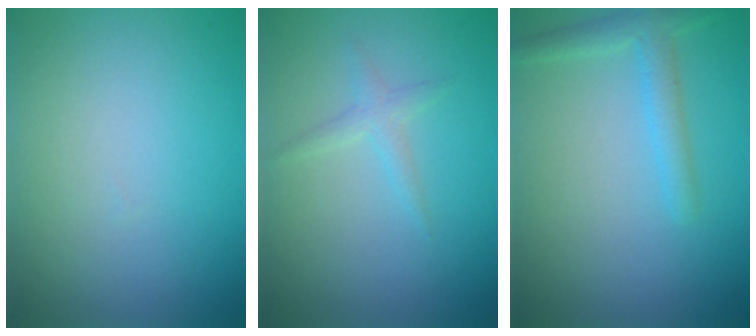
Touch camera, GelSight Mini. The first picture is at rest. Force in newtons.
{"total": 1.2, "press": 1.2, "slide": 0.1}
{"total": 2.3, "press": 2.3, "slide": 0.1}